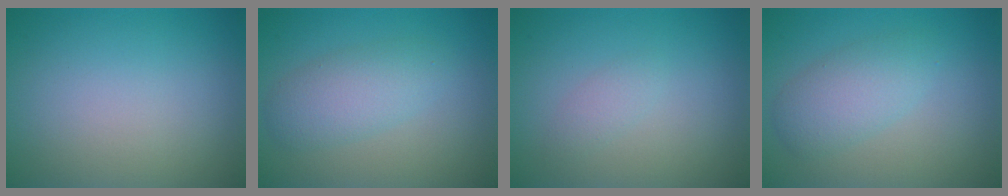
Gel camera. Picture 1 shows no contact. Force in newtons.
{"total": 3.4, "press": 3.4, "slide": 0.1}
{"total": 1.0, "press": 1.0, "slide": 0.1}
{"total": 3.4, "press": 3.4, "slide": 0.1}